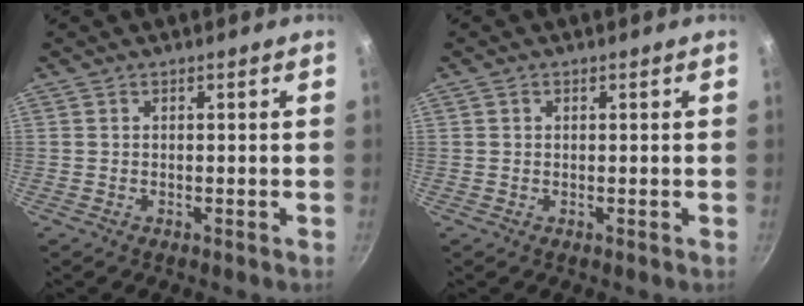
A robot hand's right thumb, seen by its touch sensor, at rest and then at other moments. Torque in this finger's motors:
{"motor_torque": [-0.17, -0.36, -0.30, -0.08, -0.03]}